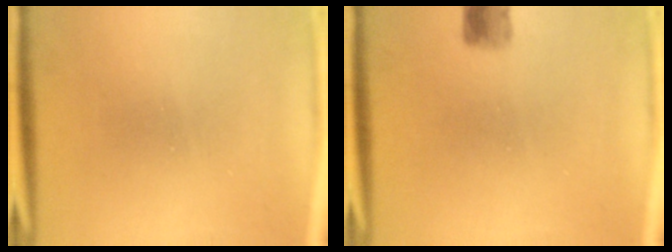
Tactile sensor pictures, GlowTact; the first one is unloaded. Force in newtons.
{"total": 2.4}